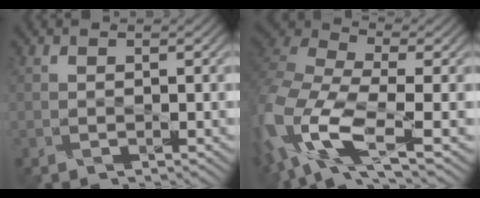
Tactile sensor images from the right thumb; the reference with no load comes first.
{"total": 14.2, "force": [-5.8, 7.1, 10.9], "torque": [-0.304, -0.031, -0.112]}